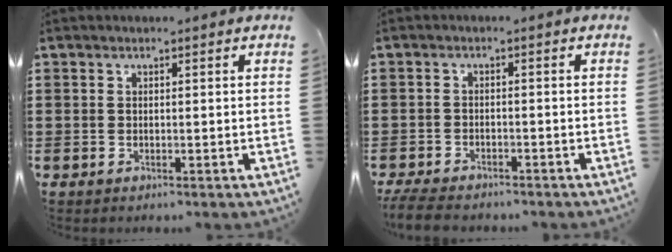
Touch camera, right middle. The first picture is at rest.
{"total": 3.2, "force": [-3.1, 0.5, 0.7], "torque": [-0.028, -0.004, -0.069]}